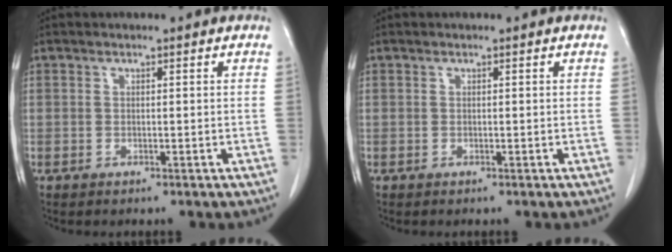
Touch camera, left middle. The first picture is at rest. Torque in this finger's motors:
{"motor_torque": [-0.03, 0.03, 0.03, 0.00]}